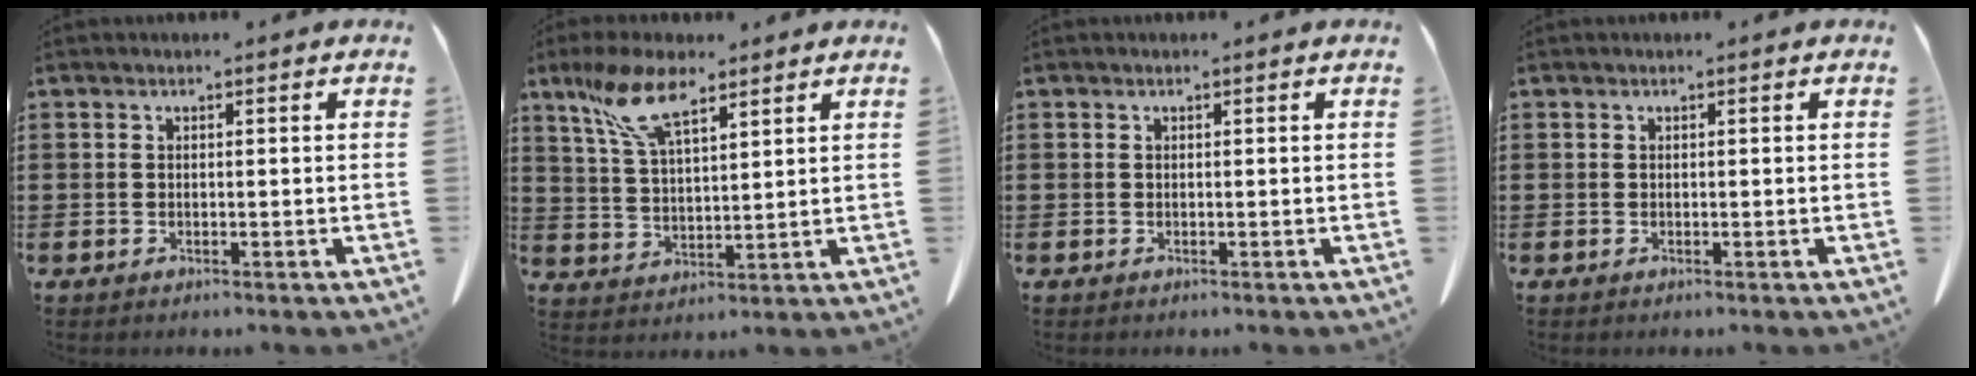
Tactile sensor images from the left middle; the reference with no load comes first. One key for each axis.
{"total": 9.4, "fx": 6.2, "fy": 3.1, "fz": 6.4, "tx": -0.147, "ty": -0.008, "tz": 0.112}
{"total": 0.0}
{"total": 0.0}